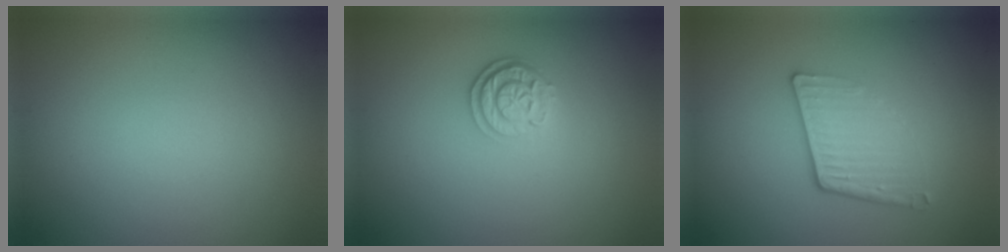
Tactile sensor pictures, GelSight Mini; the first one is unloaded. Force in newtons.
{"total": 2.6, "press": 2.2, "slide": 1.4}
{"total": 3.3, "press": 2.6, "slide": 2.1}